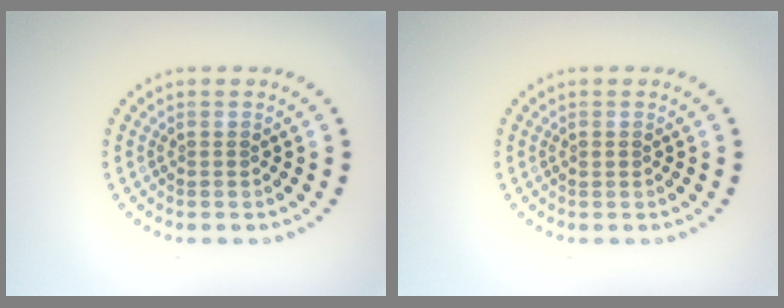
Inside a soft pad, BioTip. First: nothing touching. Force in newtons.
{"total": 0.6, "press": 0.6, "slide": 0.1}